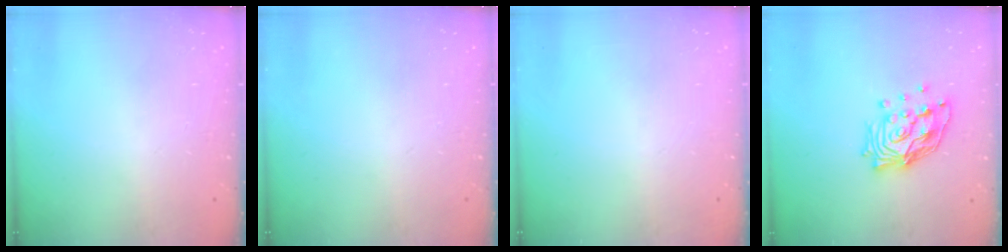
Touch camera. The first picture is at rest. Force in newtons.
{"total": 0.0}
{"total": 0.0}
{"total": 16.0, "press": 15.8, "slide": 2.3}